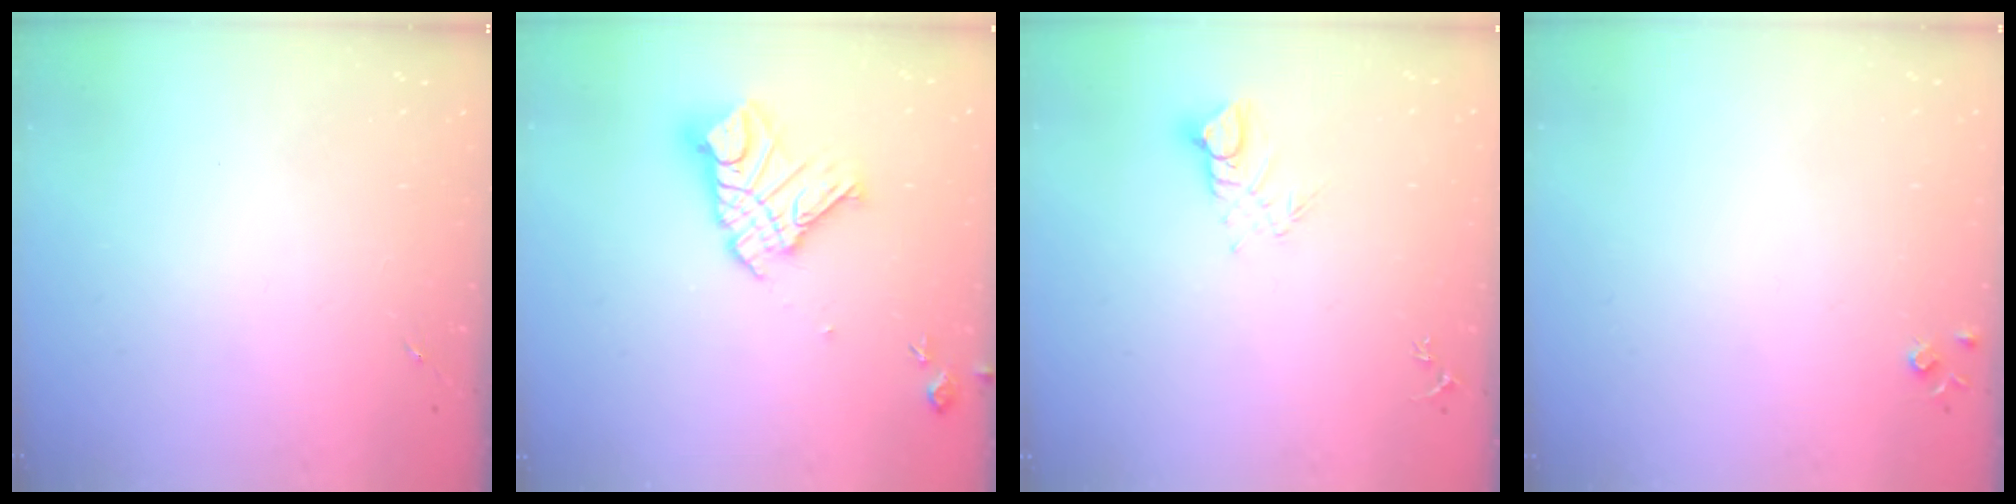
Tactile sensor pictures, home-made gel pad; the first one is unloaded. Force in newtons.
{"total": 15.2, "press": 15.1, "slide": 1.6}
{"total": 5.2, "press": 5.2, "slide": 0.4}
{"total": 4.3, "press": 4.3, "slide": 0.7}